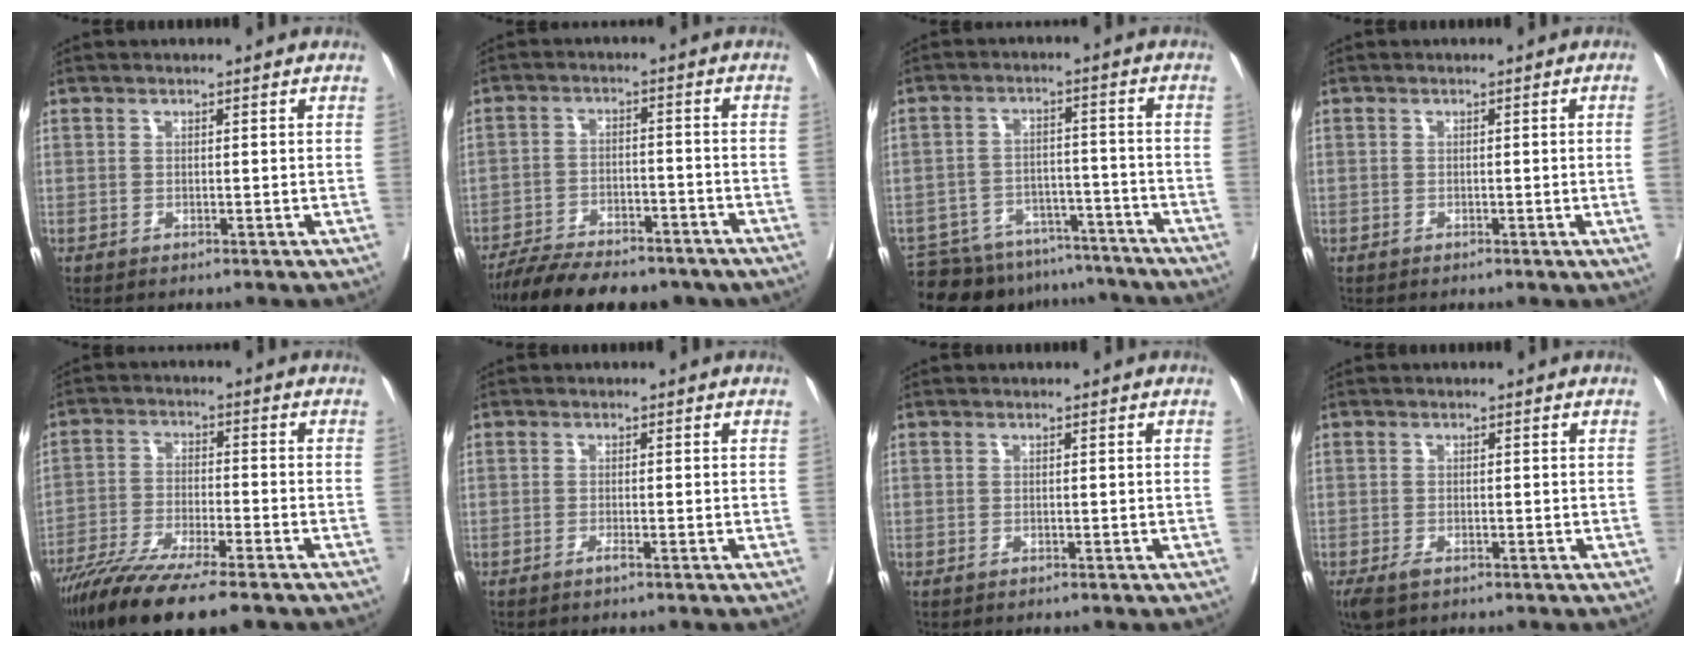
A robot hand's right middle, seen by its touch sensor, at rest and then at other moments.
{"total": 16.9, "force": [-14.0, 5.3, 7.8], "torque": [-0.144, -0.005, -0.204]}
{"total": 14.9, "force": [-13.4, 5.6, 3.3], "torque": [-0.051, 0.011, -0.184]}
{"total": 1.3, "force": [-0.2, -0.4, 1.2], "torque": [-0.013, -0.001, -0.003]}
{"total": 14.4, "force": [-11.0, 1.6, 9.2], "torque": [-0.166, -0.038, -0.184]}
{"total": 0.7, "force": [-0.5, -0.1, 0.5], "torque": [-0.008, 0.000, -0.010]}
{"total": 0.0}
{"total": 3.0, "force": [-1.9, 1.3, 2.0], "torque": [-0.043, -0.009, -0.028]}